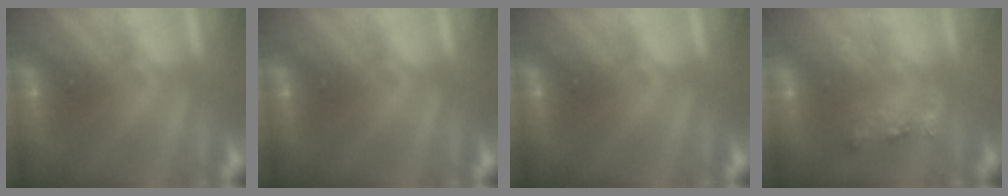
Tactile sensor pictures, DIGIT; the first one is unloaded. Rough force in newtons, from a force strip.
{"total": 0.0}
{"total": 0.0}
{"total": 2.0}